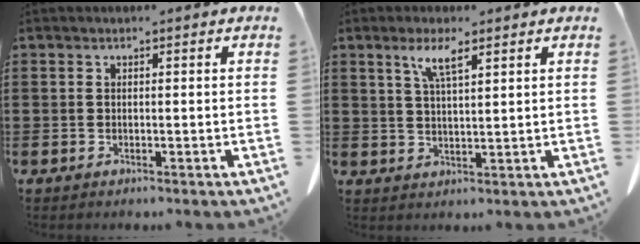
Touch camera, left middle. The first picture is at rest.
{"total": 4.9, "force": [2.9, 0.9, 3.8], "torque": [-0.085, 0.005, 0.050]}